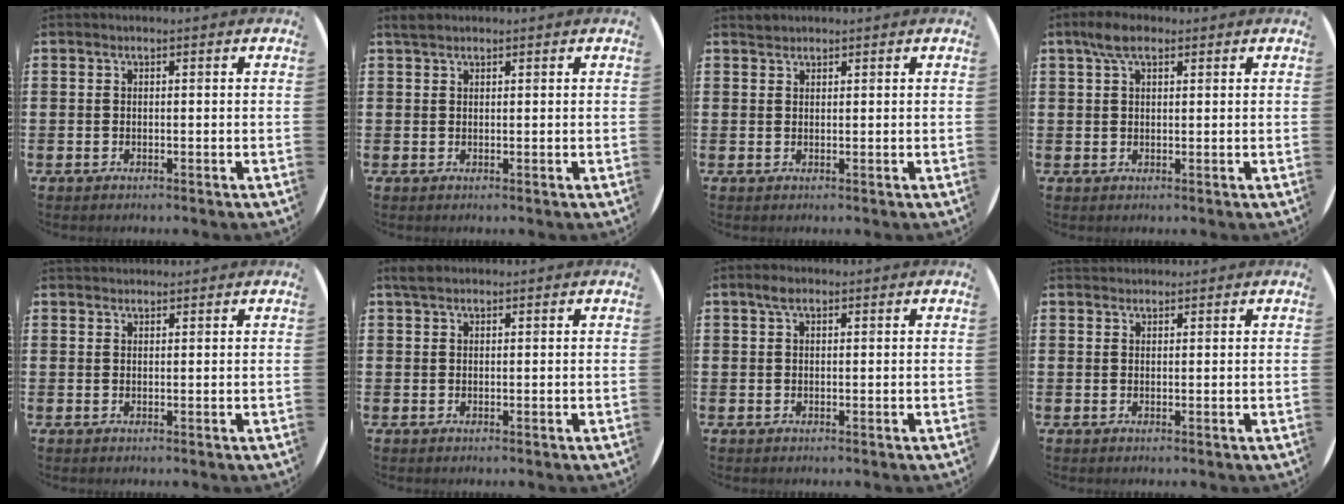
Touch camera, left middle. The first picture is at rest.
{"total": 1.1, "force": [1.0, 0.3, 0.3], "torque": [-0.008, 0.004, 0.019]}
{"total": 0.9, "force": [0.9, 0.2, -0.1], "torque": [0.009, -0.002, 0.016]}
{"total": 3.8, "force": [2.3, 1.7, 2.4], "torque": [-0.045, 0.006, 0.039]}
{"total": 0.9, "force": [0.9, 0.1, -0.2], "torque": [0.003, 0.002, 0.017]}
{"total": 1.3, "force": [1.1, 0.5, 0.6], "torque": [-0.005, 0.001, 0.019]}
{"total": 1.7, "force": [1.0, 0.8, 1.1], "torque": [-0.017, 0.003, 0.016]}
{"total": 0.9, "force": [0.8, 0.2, -0.2], "torque": [0.004, 0.003, 0.015]}